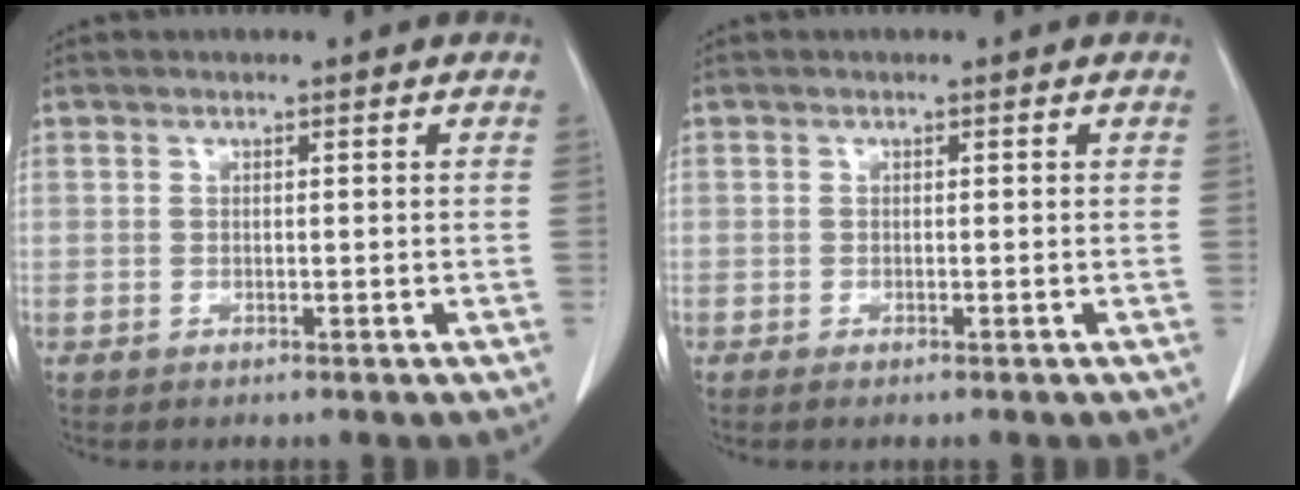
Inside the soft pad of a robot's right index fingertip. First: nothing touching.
{"total": 0.6, "force": [-0.4, 0.0, 0.4], "torque": [-0.009, -0.001, -0.008]}